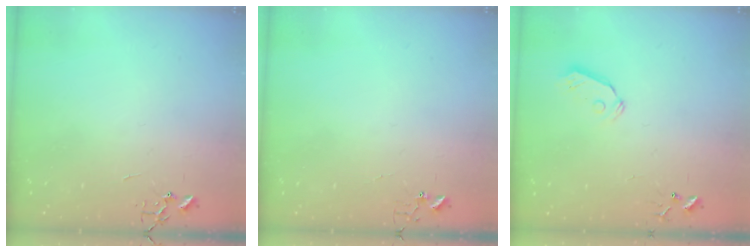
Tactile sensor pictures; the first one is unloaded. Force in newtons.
{"total": 3.9, "press": 3.9, "slide": 0.3}
{"total": 6.4, "press": 6.4, "slide": 0.6}